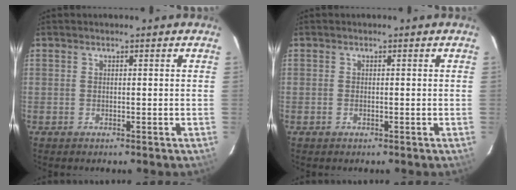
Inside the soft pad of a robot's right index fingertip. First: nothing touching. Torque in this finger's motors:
{"motor_torque": [-0.20, -0.01, -0.06, -0.01]}